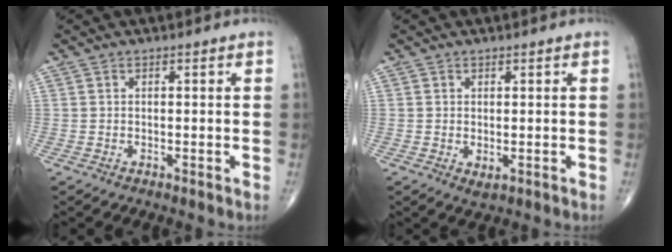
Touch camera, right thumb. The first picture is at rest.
{"total": 1.4, "force": [-0.1, 0.8, 1.2], "torque": [-0.019, -0.004, 0.002]}